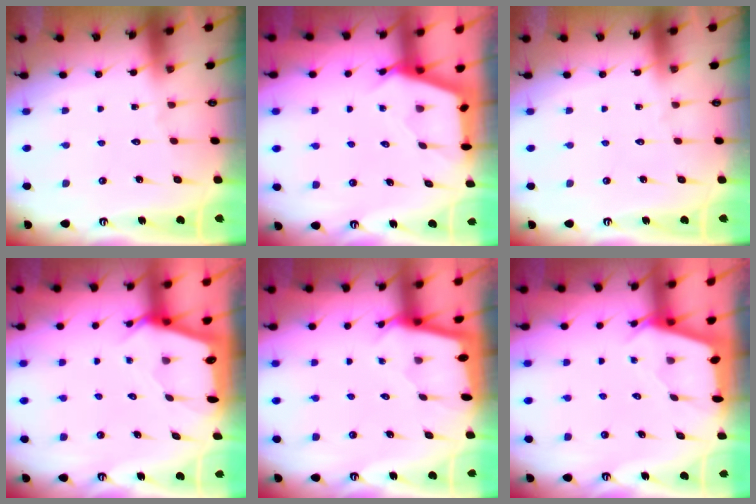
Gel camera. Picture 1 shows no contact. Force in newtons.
{"total": 2.8, "press": 2.7, "slide": 0.4}
{"total": 0.0}
{"total": 2.4, "press": 2.4, "slide": 0.3}
{"total": 1.7, "press": 1.7, "slide": 0.0}
{"total": 2.5, "press": 2.5, "slide": 0.3}